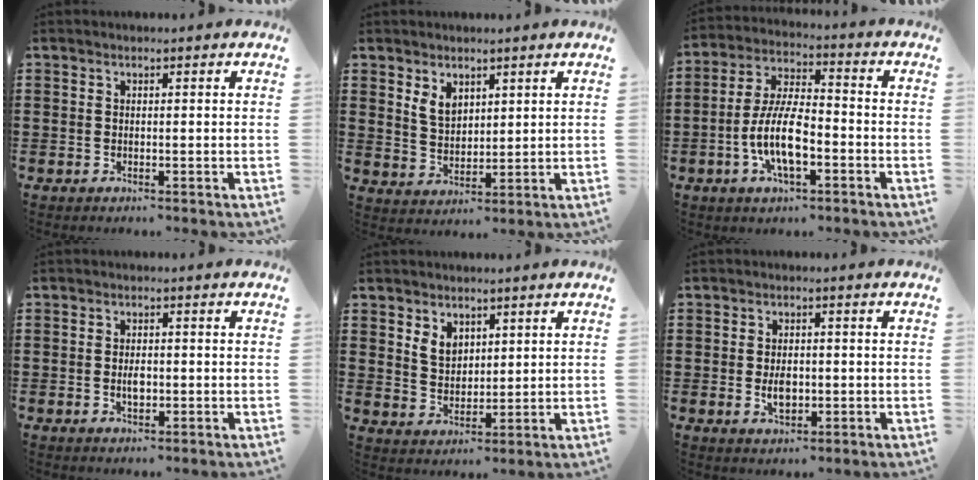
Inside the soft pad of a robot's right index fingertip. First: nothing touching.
{"total": 3.9, "force": [2.4, 2.5, 1.8], "torque": [-0.046, 0.008, 0.045]}
{"total": 9.9, "force": [-3.1, 3.6, 8.7], "torque": [-0.201, -0.012, -0.064]}
{"total": 2.5, "force": [-0.4, 1.2, 2.1], "torque": [-0.040, 0.001, -0.008]}
{"total": 4.1, "force": [2.4, 3.1, 1.5], "torque": [-0.042, 0.011, 0.044]}
{"total": 3.6, "force": [-0.5, 2.1, 2.8], "torque": [-0.048, 0.000, -0.011]}